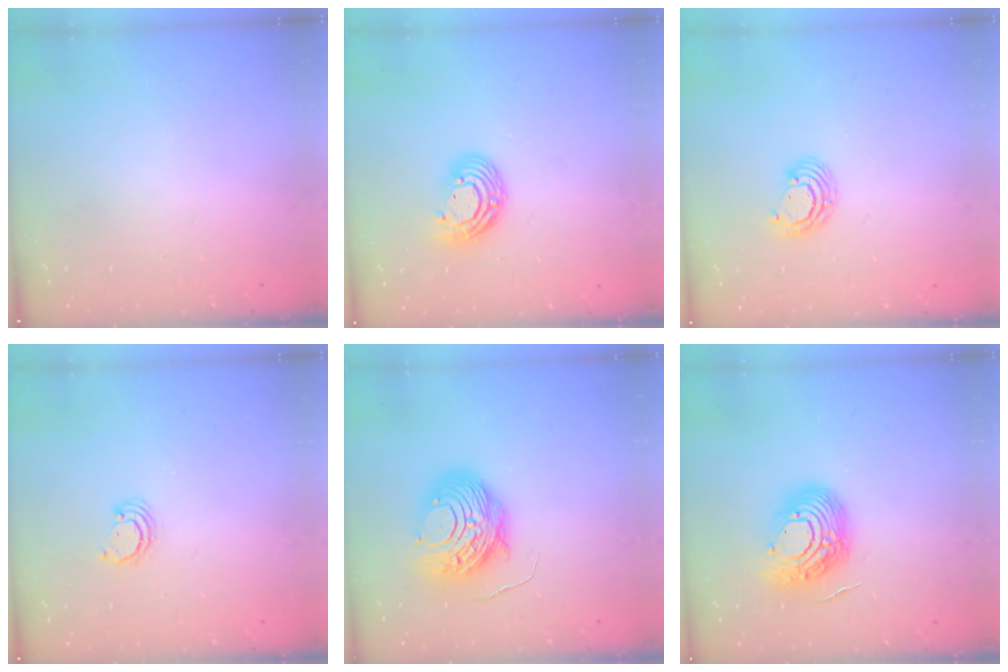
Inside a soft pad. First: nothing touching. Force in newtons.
{"total": 9.8, "press": 9.8, "slide": 0.6}
{"total": 5.2, "press": 5.2, "slide": 0.3}
{"total": 2.6, "press": 2.6, "slide": 0.3}
{"total": 12.8, "press": 12.7, "slide": 1.1}
{"total": 14.5, "press": 14.5, "slide": 1.5}